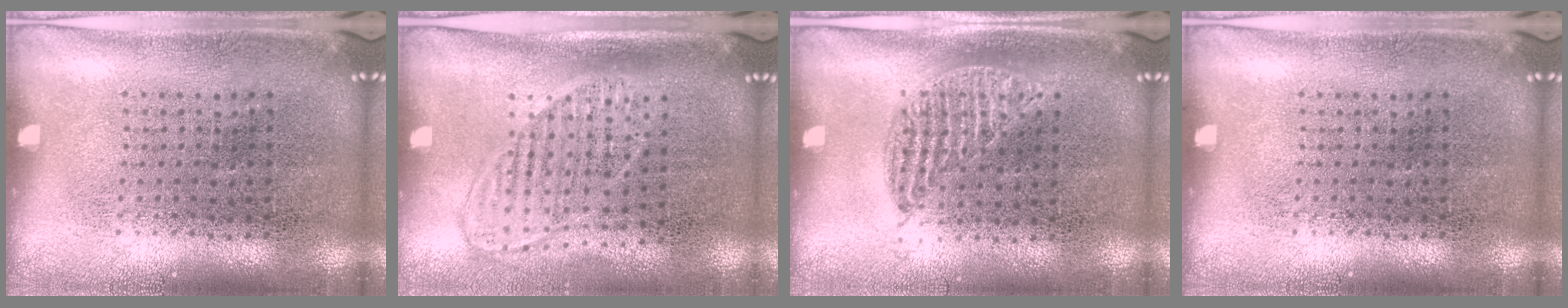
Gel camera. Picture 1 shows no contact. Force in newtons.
{"total": 1.5, "press": 1.3, "slide": 0.7}
{"total": 0.9, "press": 0.8, "slide": 0.4}
{"total": 0.0}